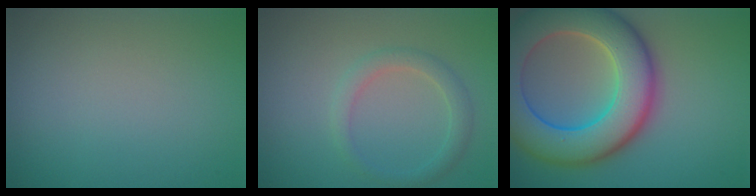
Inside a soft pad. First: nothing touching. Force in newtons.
{"total": 2.0, "press": 2.0, "slide": 0.0}
{"total": 11.3, "press": 11.3, "slide": 0.5}